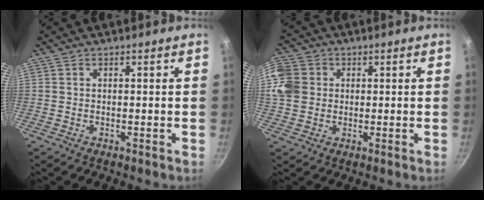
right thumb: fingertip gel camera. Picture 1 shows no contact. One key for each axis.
{"total": 9.1, "fx": 1.5, "fy": 8.0, "fz": 4.1, "tx": -0.075, "ty": 0.001, "tz": 0.016}